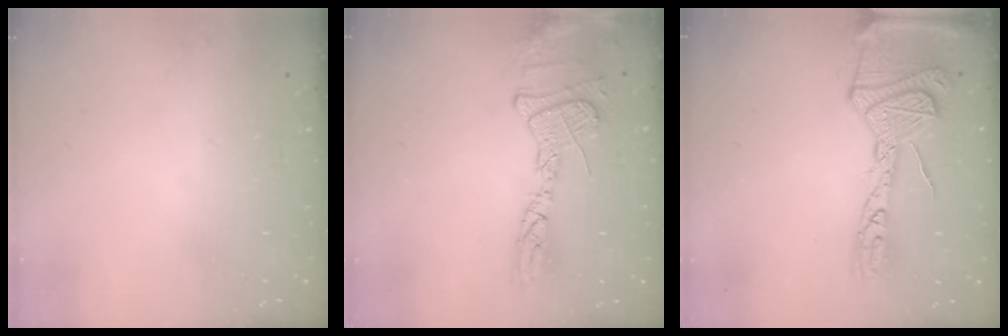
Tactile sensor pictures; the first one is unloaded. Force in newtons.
{"total": 15.6, "press": 15.6, "slide": 1.3}
{"total": 19.1, "press": 19.0, "slide": 1.7}